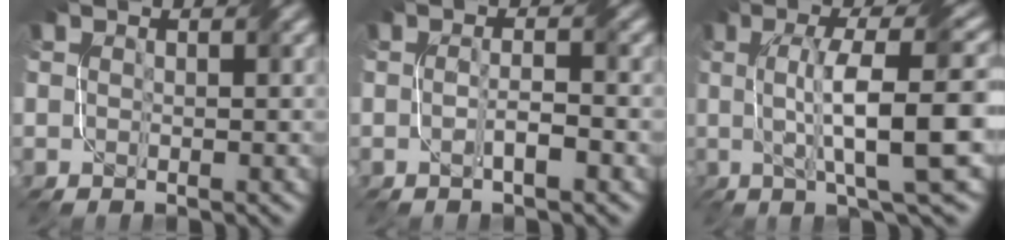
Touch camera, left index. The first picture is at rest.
{"total": 2.1, "force": [-0.8, 0.3, 1.9], "torque": [-0.036, 0.004, -0.016]}
{"total": 10.0, "force": [0.1, 2.0, 9.8], "torque": [-0.139, 0.010, 0.003]}